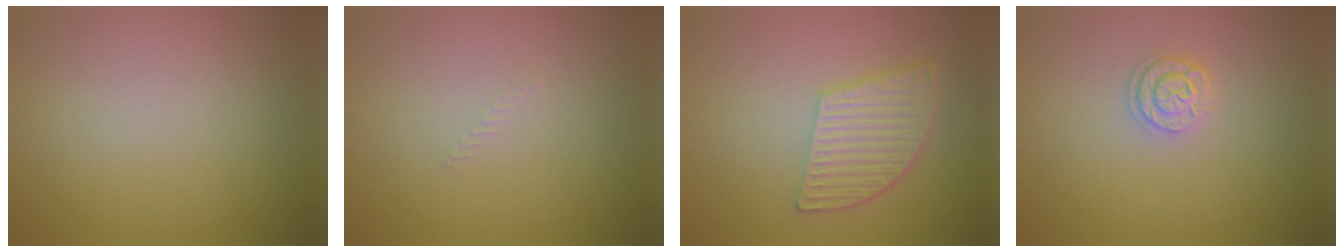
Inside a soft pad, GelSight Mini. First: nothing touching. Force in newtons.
{"total": 0.6, "press": 0.6, "slide": 0.1}
{"total": 5.2, "press": 3.9, "slide": 3.5}
{"total": 1.7, "press": 1.7, "slide": 0.3}